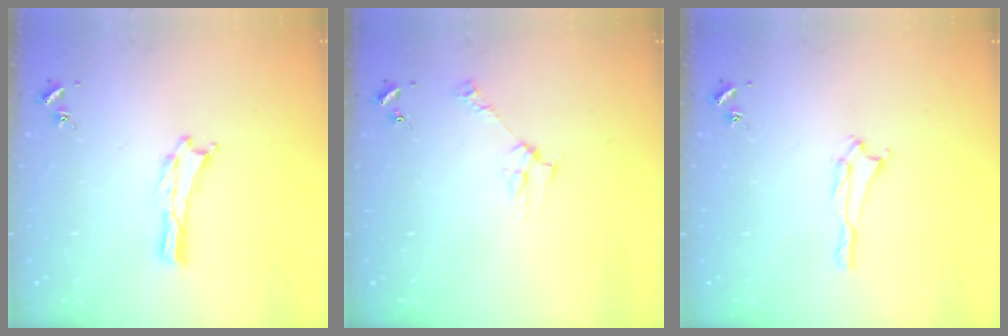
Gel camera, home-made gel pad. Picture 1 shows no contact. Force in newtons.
{"total": 3.5, "press": 3.5, "slide": 0.4}
{"total": 1.3, "press": 1.3, "slide": 0.1}